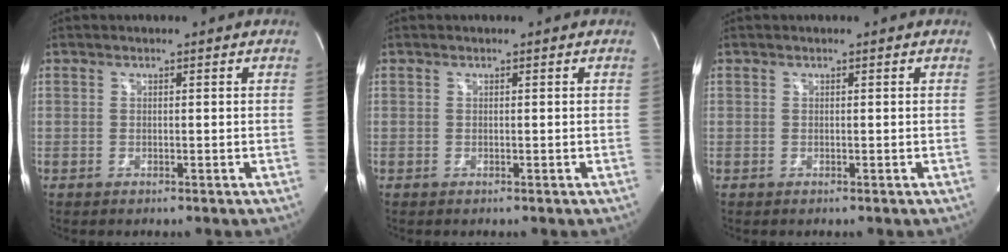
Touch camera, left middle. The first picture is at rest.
{"total": 0.0}
{"total": 0.0}